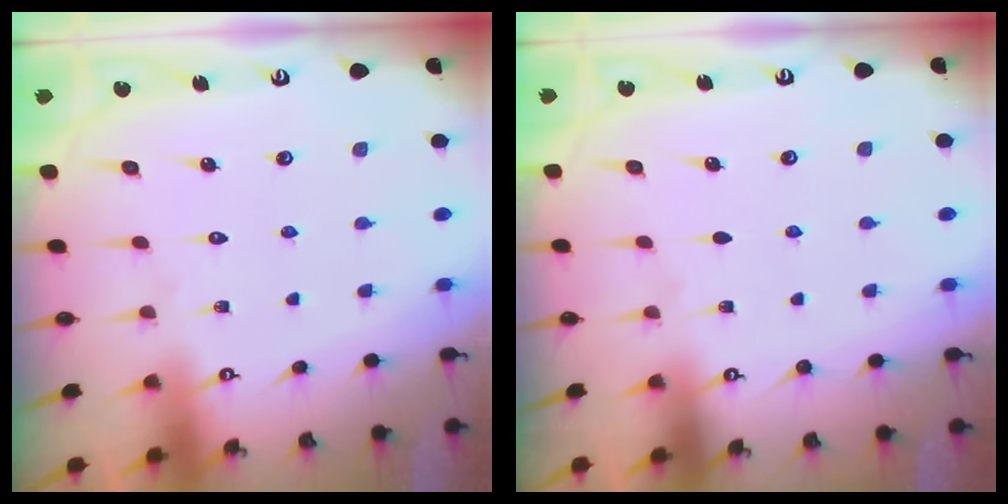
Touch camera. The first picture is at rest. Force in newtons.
{"total": 0.0}